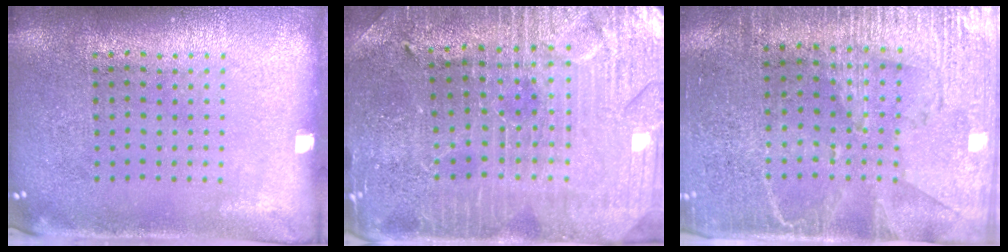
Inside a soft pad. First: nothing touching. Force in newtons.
{"total": 3.3, "press": 3.2, "slide": 0.5}
{"total": 3.3, "press": 3.0, "slide": 1.5}